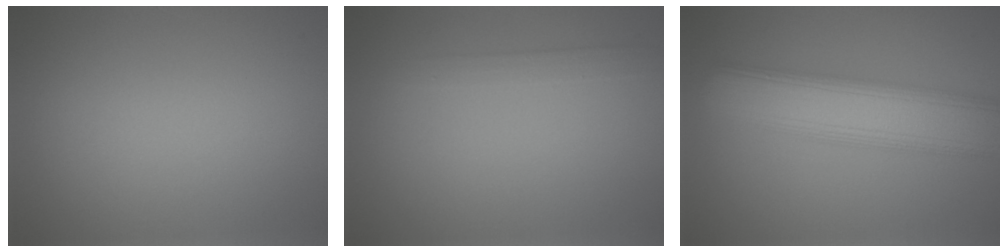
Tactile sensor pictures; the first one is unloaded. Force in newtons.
{"total": 1.6, "press": 1.6, "slide": 0.0}
{"total": 9.2, "press": 9.2, "slide": 0.3}